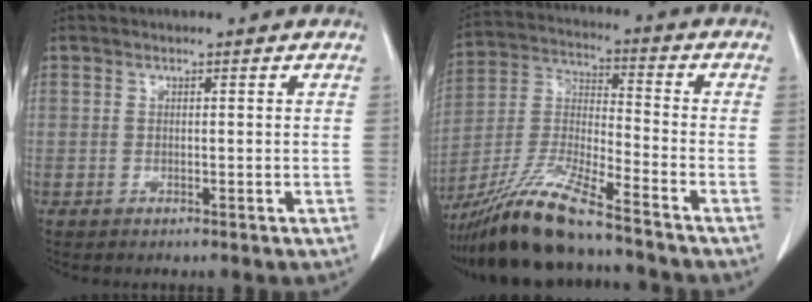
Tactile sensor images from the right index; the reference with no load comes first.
{"total": 14.2, "force": [-11.7, 0.4, 8.1], "torque": [-0.169, -0.021, -0.218]}